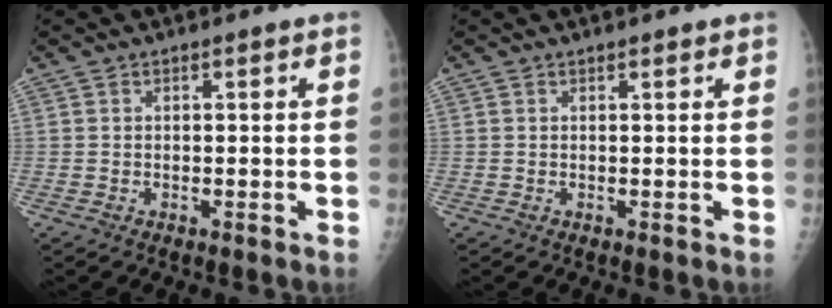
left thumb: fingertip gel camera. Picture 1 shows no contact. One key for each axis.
{"total": 0.6, "fx": 0.5, "fy": 0.2, "fz": 0.3, "tx": -0.005, "ty": -0.001, "tz": 0.006}